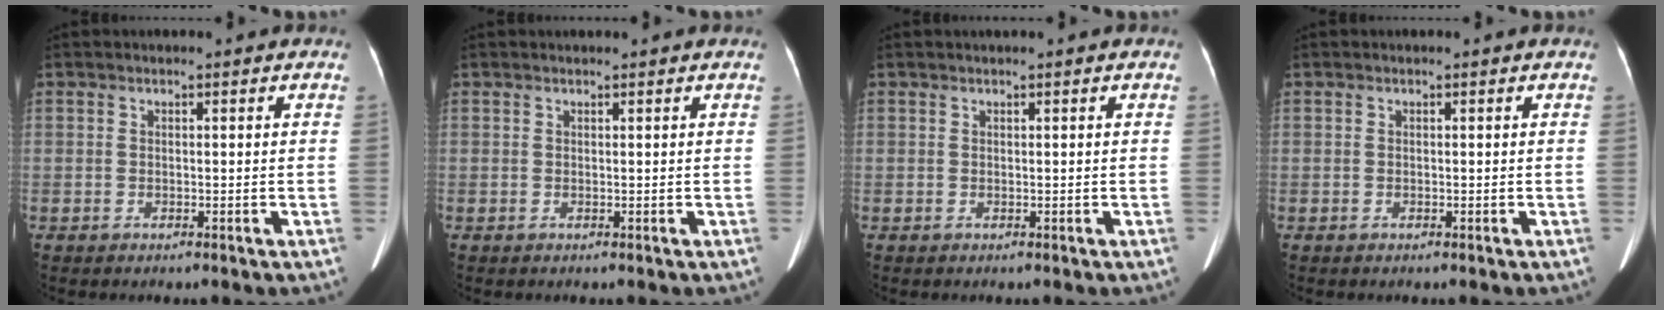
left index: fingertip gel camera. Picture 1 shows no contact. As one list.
[{"total": 1.4, "force": [1.3, -0.1, 0.5], "torque": [-0.010, 0.014, 0.018]}, {"total": 0.0}, {"total": 0.0}]